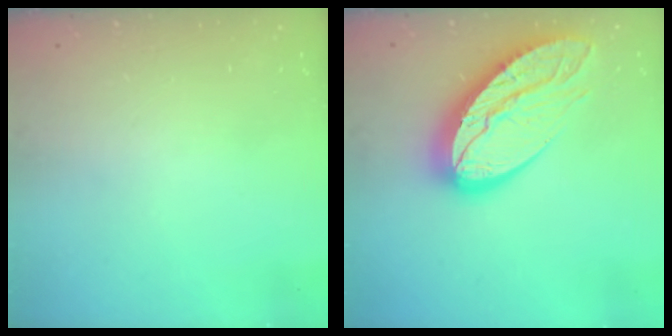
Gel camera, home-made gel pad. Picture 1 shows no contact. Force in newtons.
{"total": 17.2, "press": 17.1, "slide": 1.5}